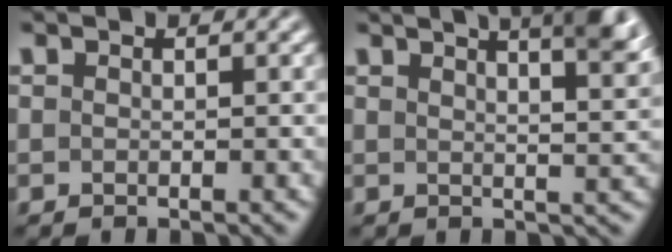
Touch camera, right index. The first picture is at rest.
{"total": 8.7, "force": [5.2, 2.5, 6.5], "torque": [-0.062, 0.015, 0.073]}